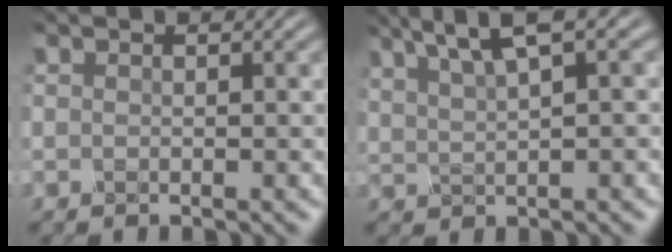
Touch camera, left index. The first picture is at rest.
{"total": 5.0, "force": [2.9, 1.1, 3.8], "torque": [-0.074, 0.018, 0.057]}